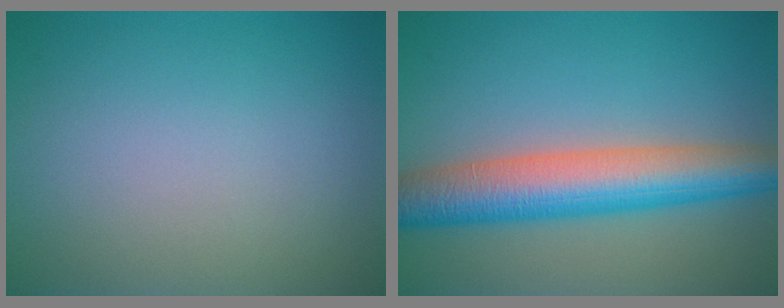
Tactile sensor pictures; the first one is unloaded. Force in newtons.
{"total": 8.1, "press": 8.1, "slide": 0.4}